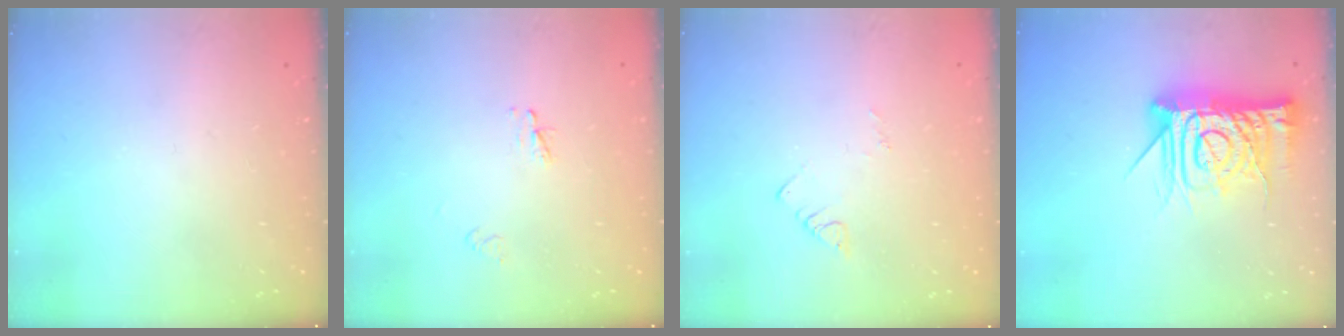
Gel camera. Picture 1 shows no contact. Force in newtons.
{"total": 2.3, "press": 2.2, "slide": 0.2}
{"total": 3.2, "press": 3.2, "slide": 0.3}
{"total": 17.6, "press": 17.5, "slide": 1.7}